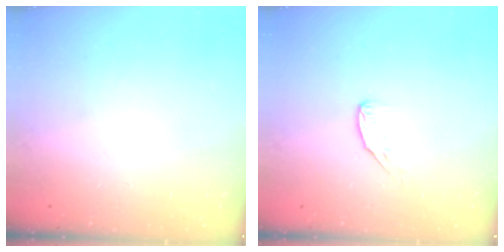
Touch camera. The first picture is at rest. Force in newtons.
{"total": 4.2, "press": 4.2, "slide": 0.5}